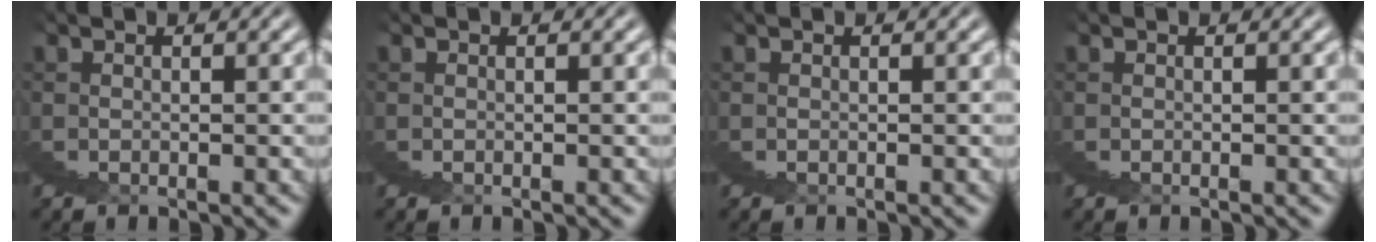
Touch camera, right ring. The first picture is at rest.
{"total": 0.0}
{"total": 0.0}
{"total": 0.0}